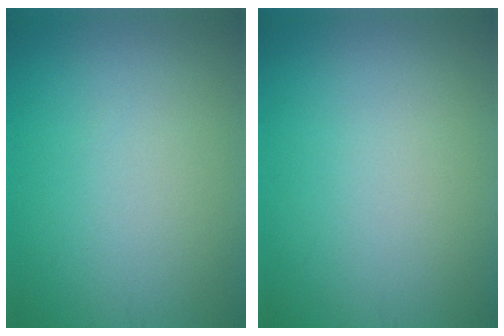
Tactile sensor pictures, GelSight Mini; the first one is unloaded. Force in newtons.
{"total": 0.0}